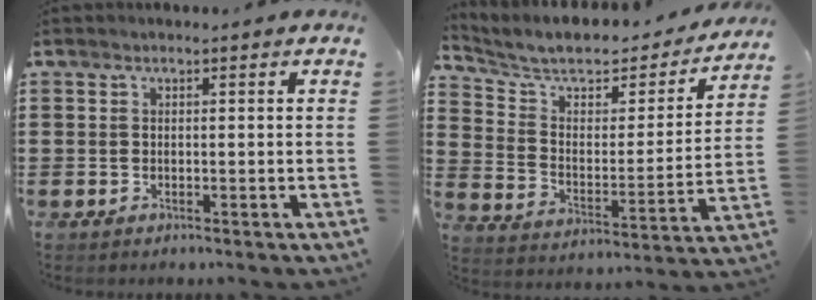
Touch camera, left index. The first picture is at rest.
{"total": 6.6, "force": [5.6, 2.5, 2.6], "torque": [-0.081, -0.033, 0.091]}